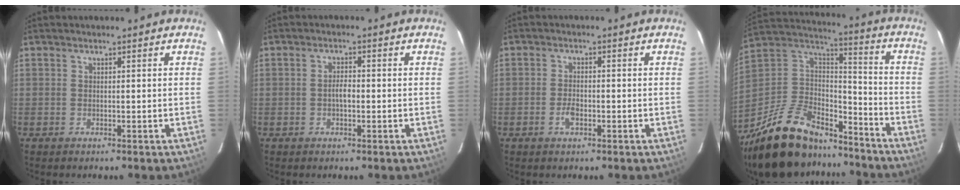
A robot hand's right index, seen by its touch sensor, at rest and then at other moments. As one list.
[{"total": 2.2, "force": [-0.5, 0.9, 1.9], "torque": [-0.036, 0.005, -0.011]}, {"total": 3.0, "force": [-1.3, 1.5, 2.3], "torque": [-0.048, 0.001, -0.023]}, {"total": 28.2, "force": [-21.0, 11.6, 14.9], "torque": [-0.303, 0.006, -0.335]}]